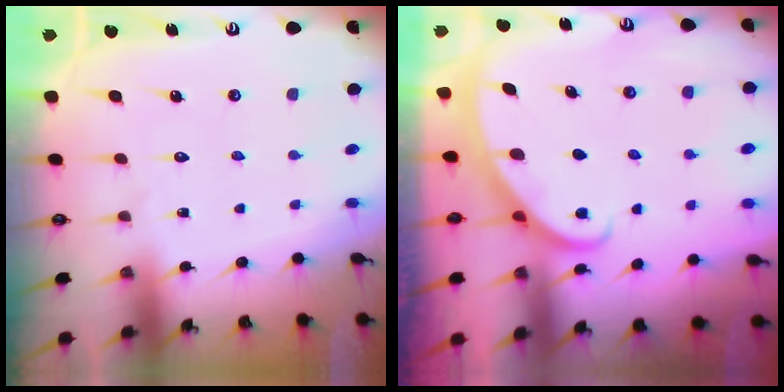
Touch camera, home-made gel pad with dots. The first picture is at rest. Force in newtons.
{"total": 2.8, "press": 2.8, "slide": 0.1}